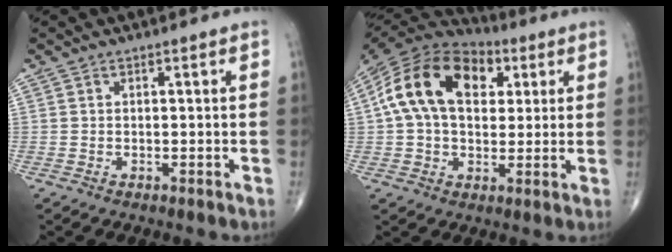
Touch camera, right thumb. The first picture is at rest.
{"total": 19.9, "force": [5.1, 12.9, 14.4], "torque": [-0.250, 0.022, 0.077]}